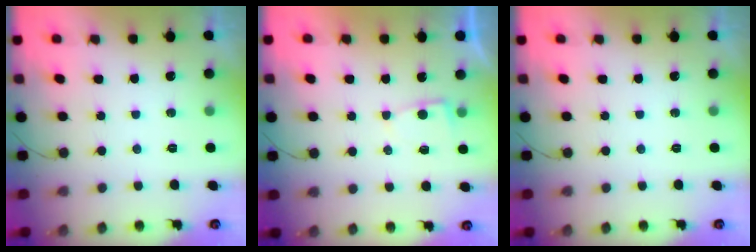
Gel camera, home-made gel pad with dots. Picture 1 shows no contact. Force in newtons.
{"total": 2.4, "press": 2.4, "slide": 0.4}
{"total": 0.0}